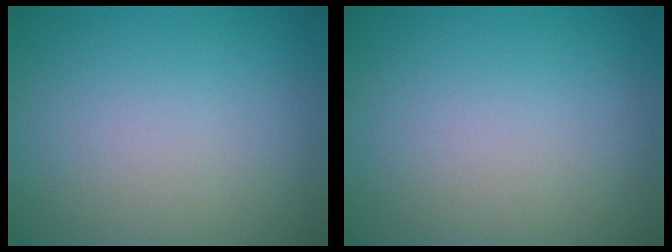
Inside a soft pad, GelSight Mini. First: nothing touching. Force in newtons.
{"total": 0.0}